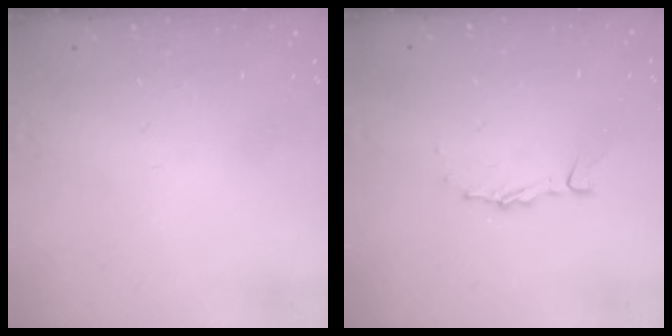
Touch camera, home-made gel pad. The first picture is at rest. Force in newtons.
{"total": 3.4, "press": 3.4, "slide": 0.2}